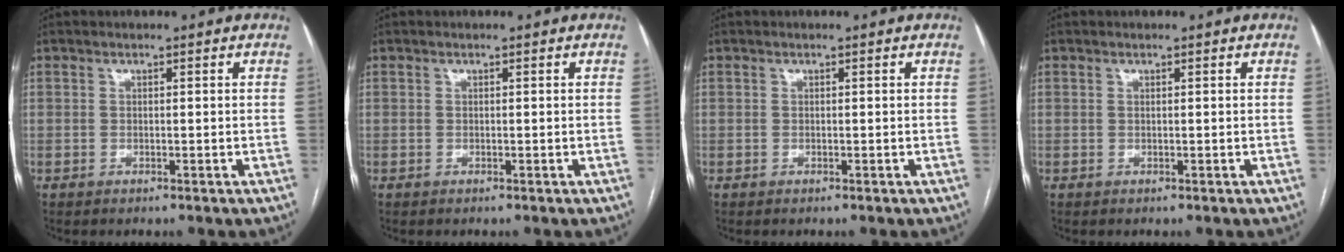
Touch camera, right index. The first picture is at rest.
{"total": 0.0}
{"total": 0.0}
{"total": 0.0}